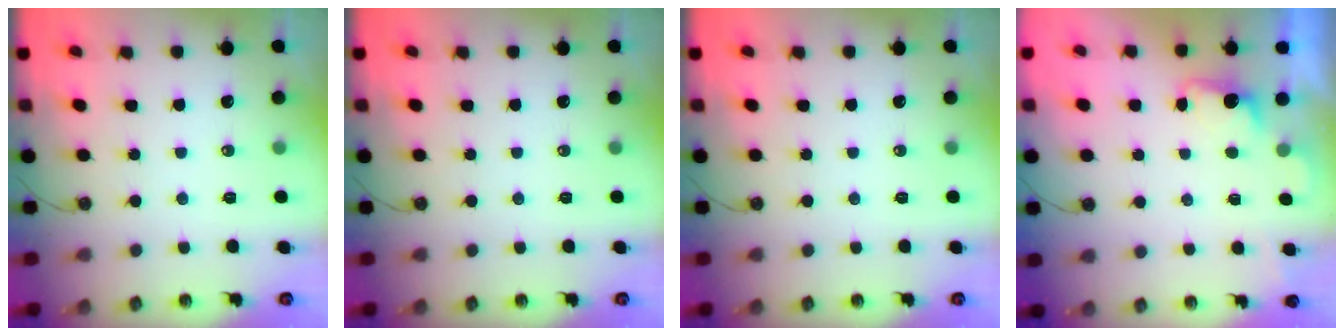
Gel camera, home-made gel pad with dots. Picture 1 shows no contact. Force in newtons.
{"total": 0.0}
{"total": 0.0}
{"total": 1.3, "press": 1.0, "slide": 0.8}